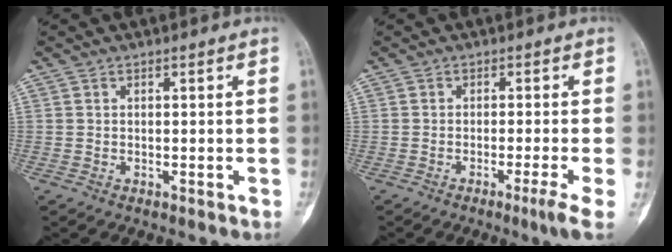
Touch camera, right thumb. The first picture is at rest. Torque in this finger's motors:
{"motor_torque": [0.18, -0.68, 0.35, 0.06, 0.06]}